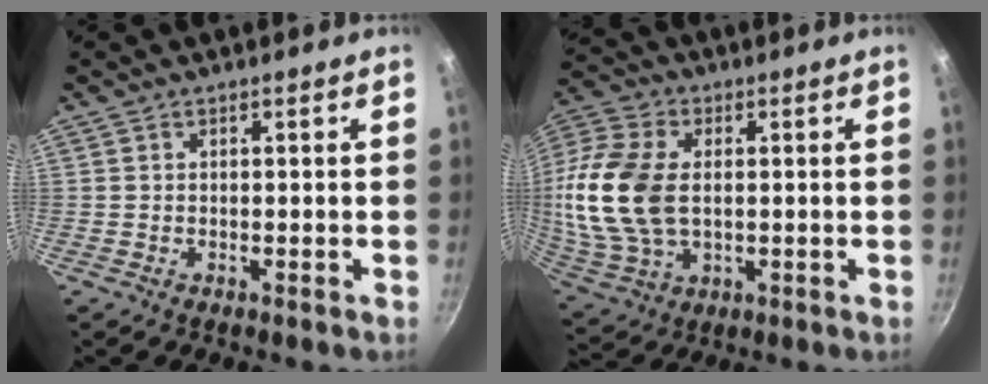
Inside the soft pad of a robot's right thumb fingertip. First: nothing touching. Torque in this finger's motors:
{"motor_torque": [-0.11, 0.75, 1.41, -0.65, 0.24]}